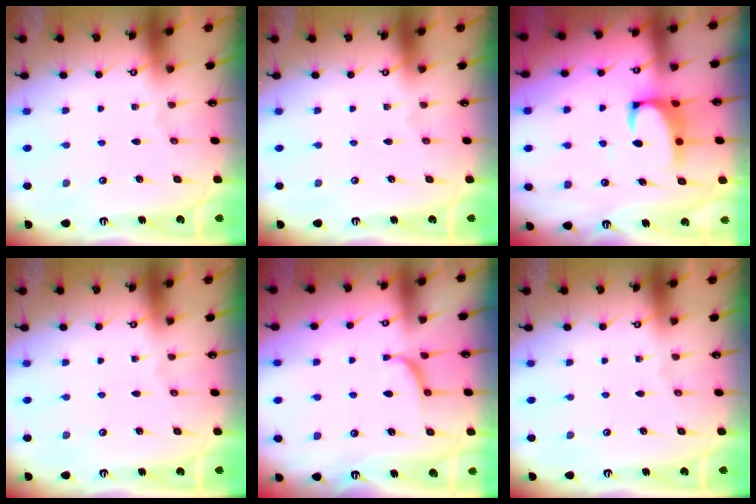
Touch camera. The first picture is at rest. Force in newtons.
{"total": 0.0}
{"total": 2.4, "press": 2.3, "slide": 0.9}
{"total": 0.0}
{"total": 1.2, "press": 1.2, "slide": 0.4}
{"total": 0.0}